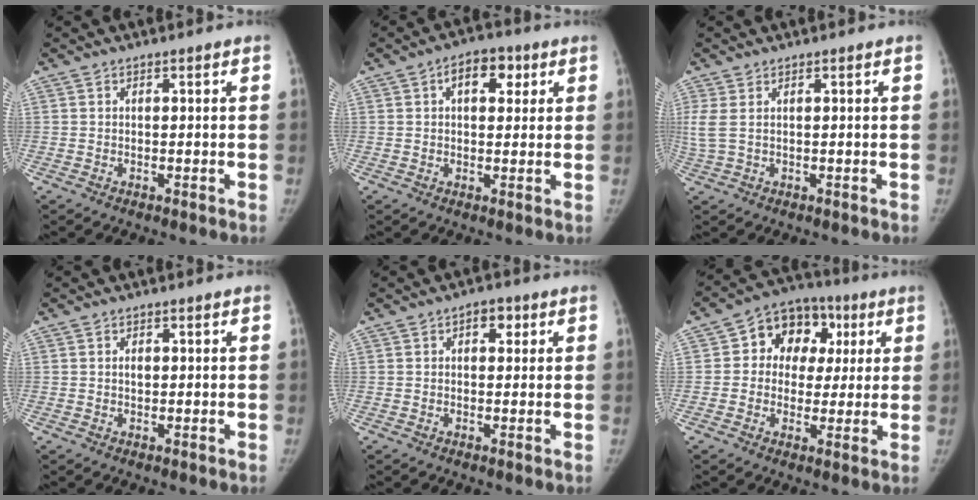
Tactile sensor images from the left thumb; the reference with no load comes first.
{"total": 6.6, "force": [2.3, 4.1, 4.7], "torque": [-0.040, 0.004, 0.027]}
{"total": 3.7, "force": [0.8, 1.9, 3.0], "torque": [-0.102, 0.010, 0.024]}
{"total": 1.2, "force": [0.2, 0.9, 0.8], "torque": [-0.006, 0.002, 0.002]}
{"total": 3.2, "force": [1.2, 2.1, 2.2], "torque": [-0.011, 0.001, 0.011]}
{"total": 12.5, "force": [2.8, 10.0, 7.0], "torque": [-0.056, 0.015, 0.031]}